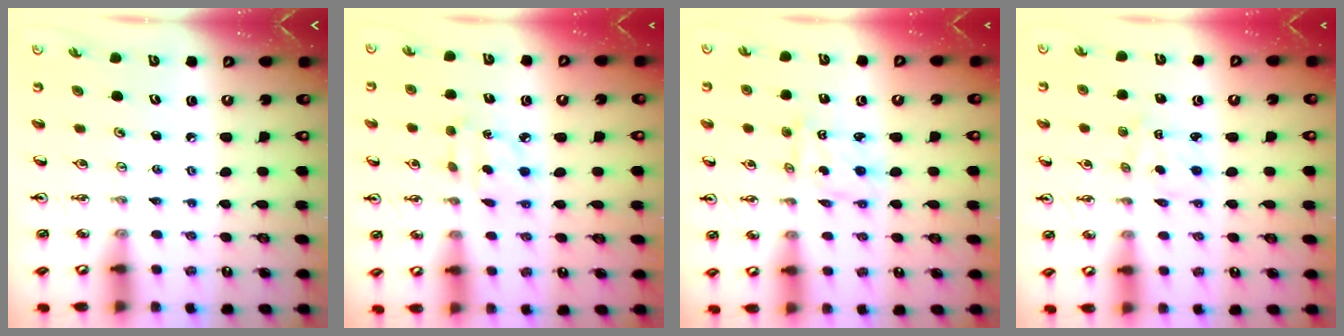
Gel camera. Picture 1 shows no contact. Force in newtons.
{"total": 2.8, "press": 2.8, "slide": 0.4}
{"total": 1.4, "press": 1.4, "slide": 0.2}
{"total": 2.4, "press": 2.4, "slide": 0.3}